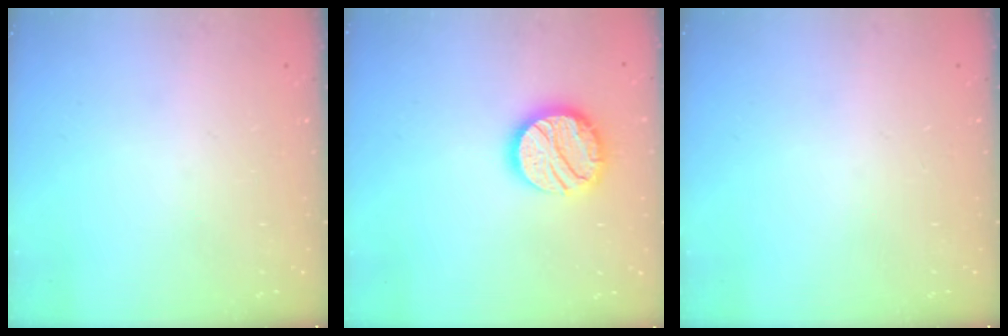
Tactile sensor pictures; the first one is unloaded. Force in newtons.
{"total": 17.1, "press": 17.0, "slide": 1.5}
{"total": 0.0}